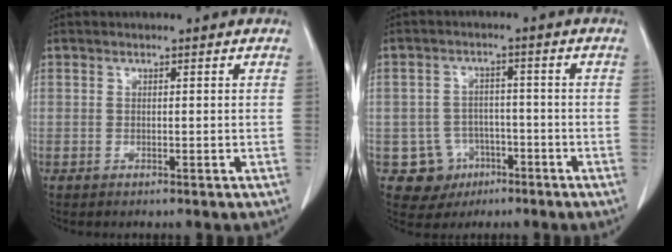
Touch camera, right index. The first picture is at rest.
{"total": 6.2, "force": [-2.5, 5.7, 0.5], "torque": [-0.004, 0.012, -0.031]}